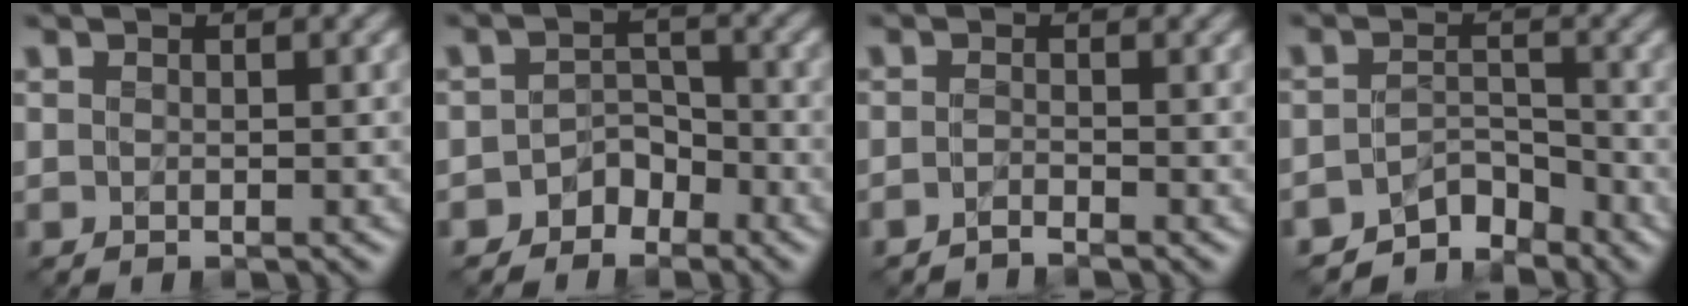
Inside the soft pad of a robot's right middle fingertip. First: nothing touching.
{"total": 2.5, "force": [-2.0, 1.4, 0.2], "torque": [0.006, 0.009, -0.036]}
{"total": 1.3, "force": [-1.3, -0.1, 0.1], "torque": [-0.002, -0.006, -0.029]}
{"total": 3.8, "force": [-3.6, 1.3, 0.5], "torque": [0.006, -0.001, -0.062]}